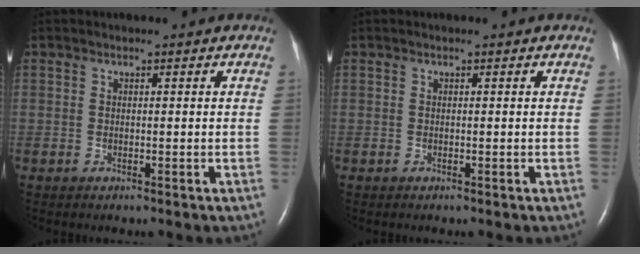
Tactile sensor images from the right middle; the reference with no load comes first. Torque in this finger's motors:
{"motor_torque": [-0.01, -0.19, 0.08, 0.00]}